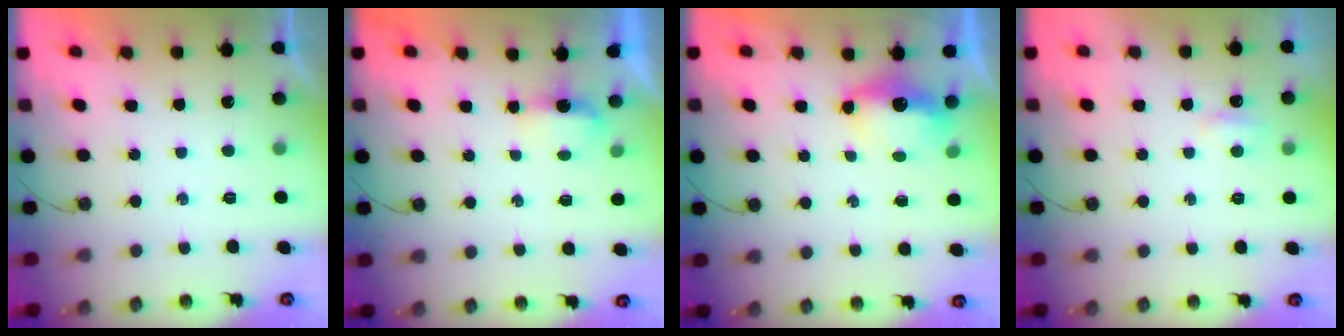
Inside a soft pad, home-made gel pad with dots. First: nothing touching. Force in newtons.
{"total": 3.0, "press": 2.9, "slide": 0.6}
{"total": 5.4, "press": 5.4, "slide": 0.7}
{"total": 3.0, "press": 3.0, "slide": 0.6}